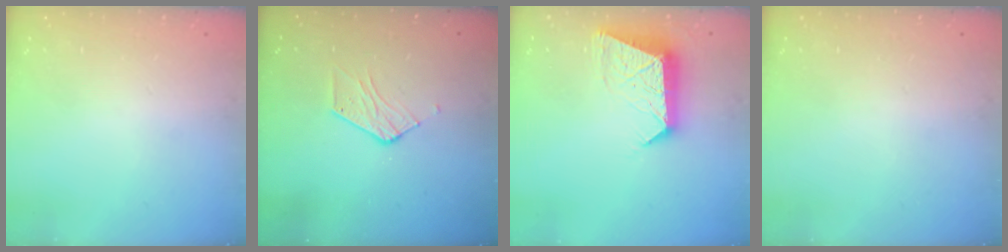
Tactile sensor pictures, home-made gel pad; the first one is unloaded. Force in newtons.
{"total": 5.9, "press": 5.9, "slide": 0.2}
{"total": 12.1, "press": 12.0, "slide": 1.1}
{"total": 0.0}